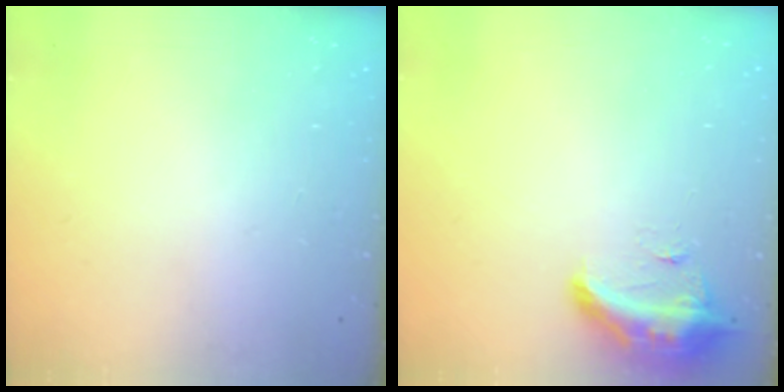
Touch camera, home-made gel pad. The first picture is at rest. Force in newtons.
{"total": 15.9, "press": 11.4, "slide": 11.1}